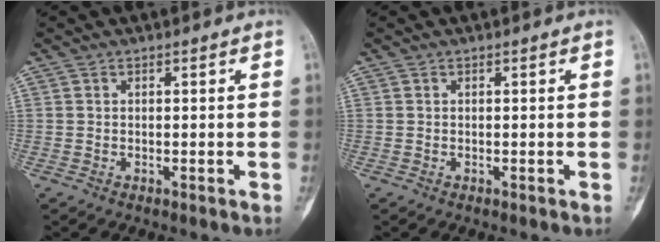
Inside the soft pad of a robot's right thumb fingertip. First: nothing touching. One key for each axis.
{"total": 0.0}